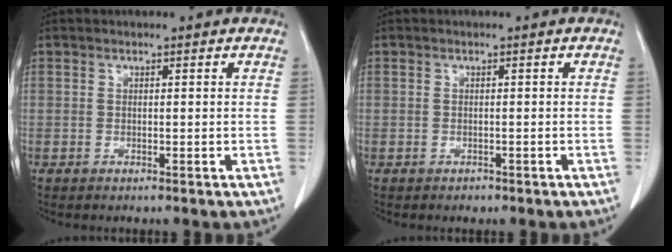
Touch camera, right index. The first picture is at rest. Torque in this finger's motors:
{"motor_torque": [-0.47, -0.45, -0.25, -0.08]}